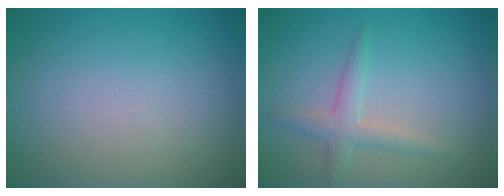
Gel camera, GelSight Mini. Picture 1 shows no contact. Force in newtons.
{"total": 2.1, "press": 2.1, "slide": 0.0}